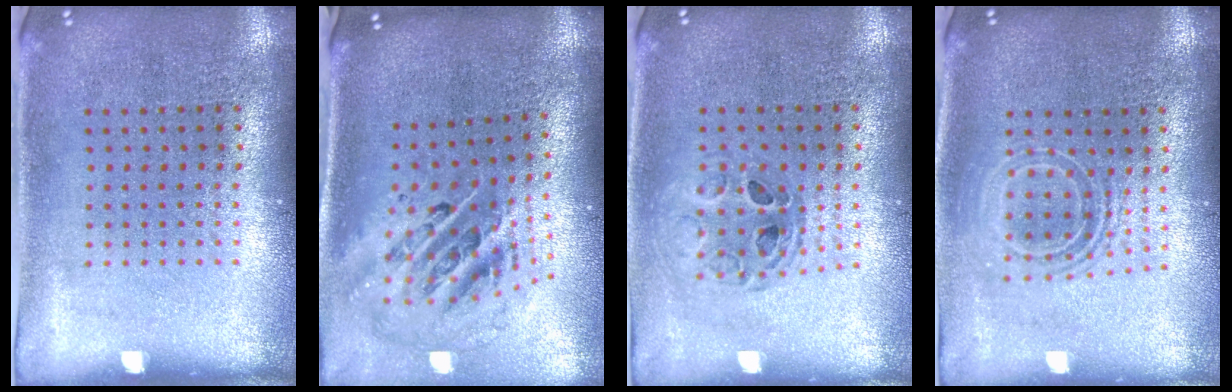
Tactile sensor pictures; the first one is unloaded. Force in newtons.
{"total": 2.8, "press": 1.9, "slide": 2.1}
{"total": 0.8, "press": 0.8, "slide": 0.0}
{"total": 1.8, "press": 1.4, "slide": 1.2}